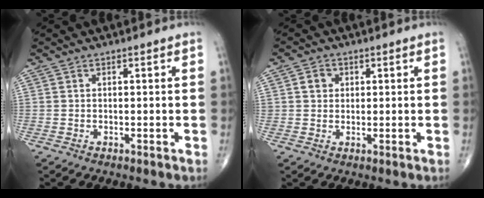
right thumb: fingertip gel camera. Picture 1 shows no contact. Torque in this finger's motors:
{"motor_torque": [0.37, 0.33, 0.37, 0.03, 0.00]}